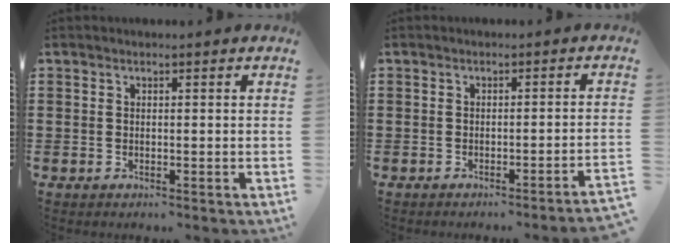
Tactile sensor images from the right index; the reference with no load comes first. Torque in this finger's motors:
{"motor_torque": [0.76, -0.76, 0.13, 0.03]}